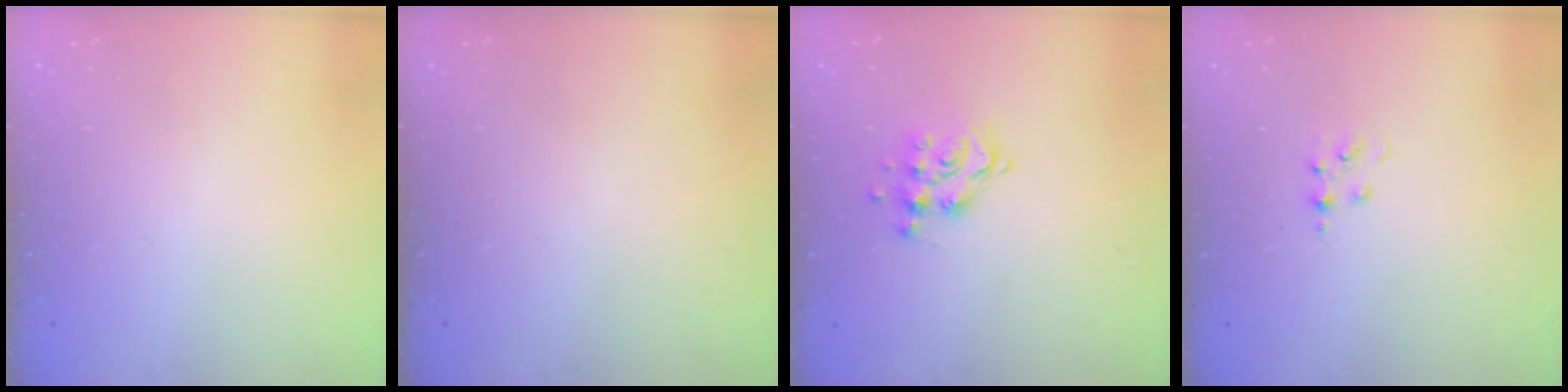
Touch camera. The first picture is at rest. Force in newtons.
{"total": 0.0}
{"total": 11.2, "press": 11.1, "slide": 0.9}
{"total": 4.1, "press": 4.1, "slide": 0.5}